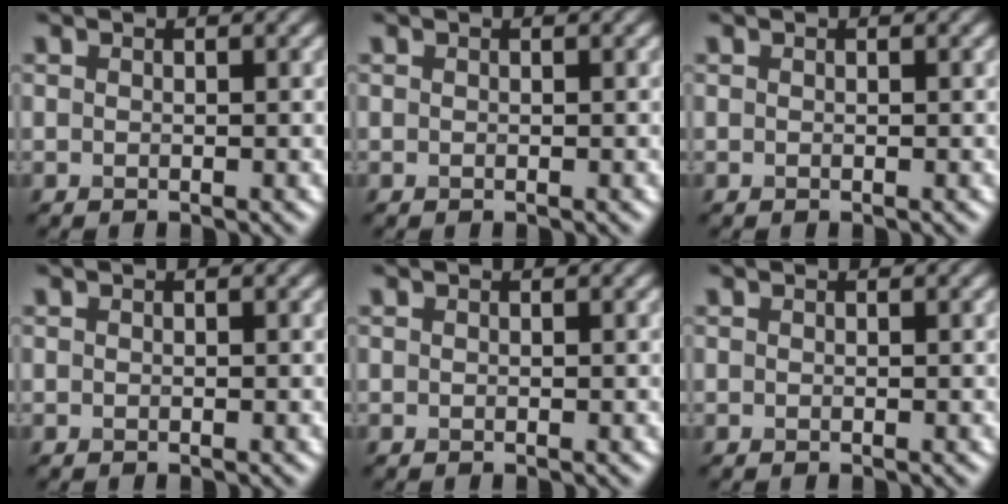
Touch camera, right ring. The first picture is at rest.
{"total": 0.0}
{"total": 0.0}
{"total": 0.0}
{"total": 0.0}
{"total": 0.0}